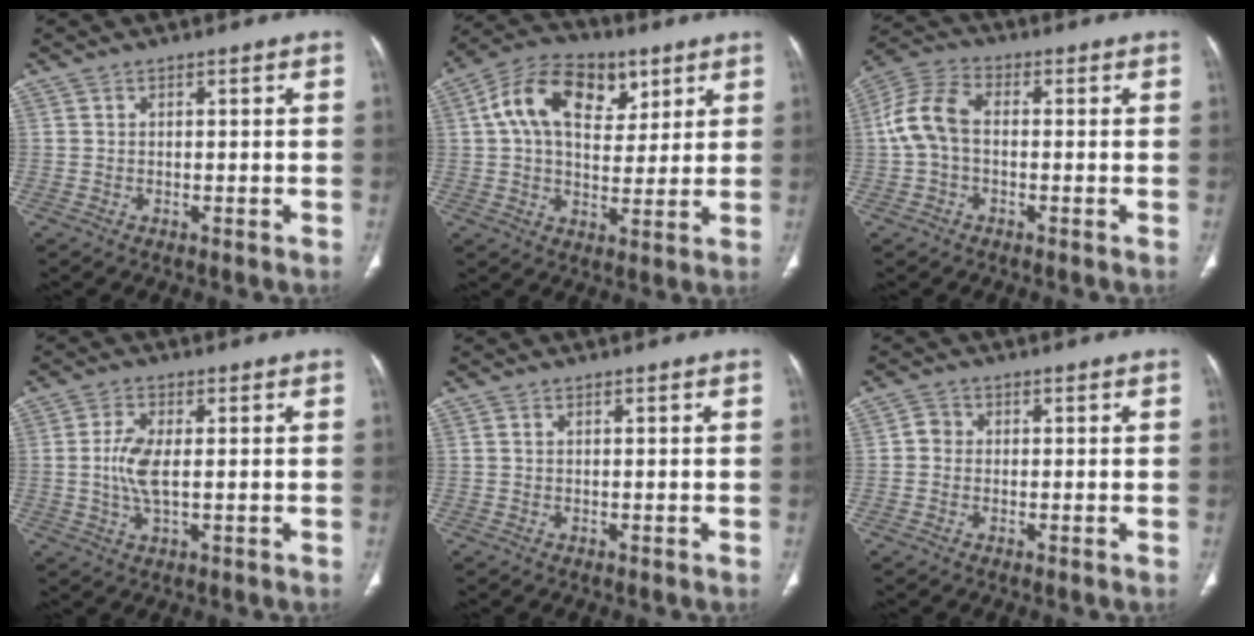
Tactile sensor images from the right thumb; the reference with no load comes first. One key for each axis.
{"total": 16.1, "fx": 5.8, "fy": 10.3, "fz": 11.0, "tx": -0.155, "ty": 0.000, "tz": 0.093}
{"total": 8.7, "fx": -0.3, "fy": 5.6, "fz": 6.7, "tx": -0.139, "ty": 0.027, "tz": -0.016}
{"total": 4.0, "fx": 0.0, "fy": 1.7, "fz": 3.7, "tx": -0.086, "ty": 0.000, "tz": 0.001}
{"total": 0.0}
{"total": 2.2, "fx": -0.1, "fy": 2.0, "fz": 0.9, "tx": -0.005, "ty": 0.006, "tz": -0.009}